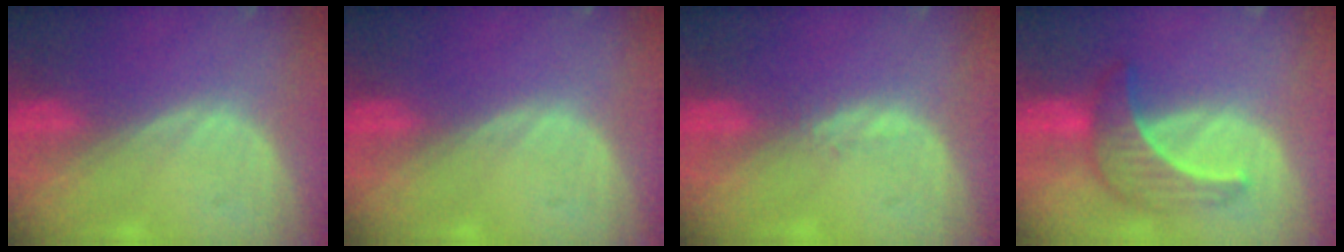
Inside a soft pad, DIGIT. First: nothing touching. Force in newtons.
{"total": 0.0}
{"total": 0.9, "press": 0.8, "slide": 0.4}
{"total": 6.4, "press": 6.4, "slide": 0.8}